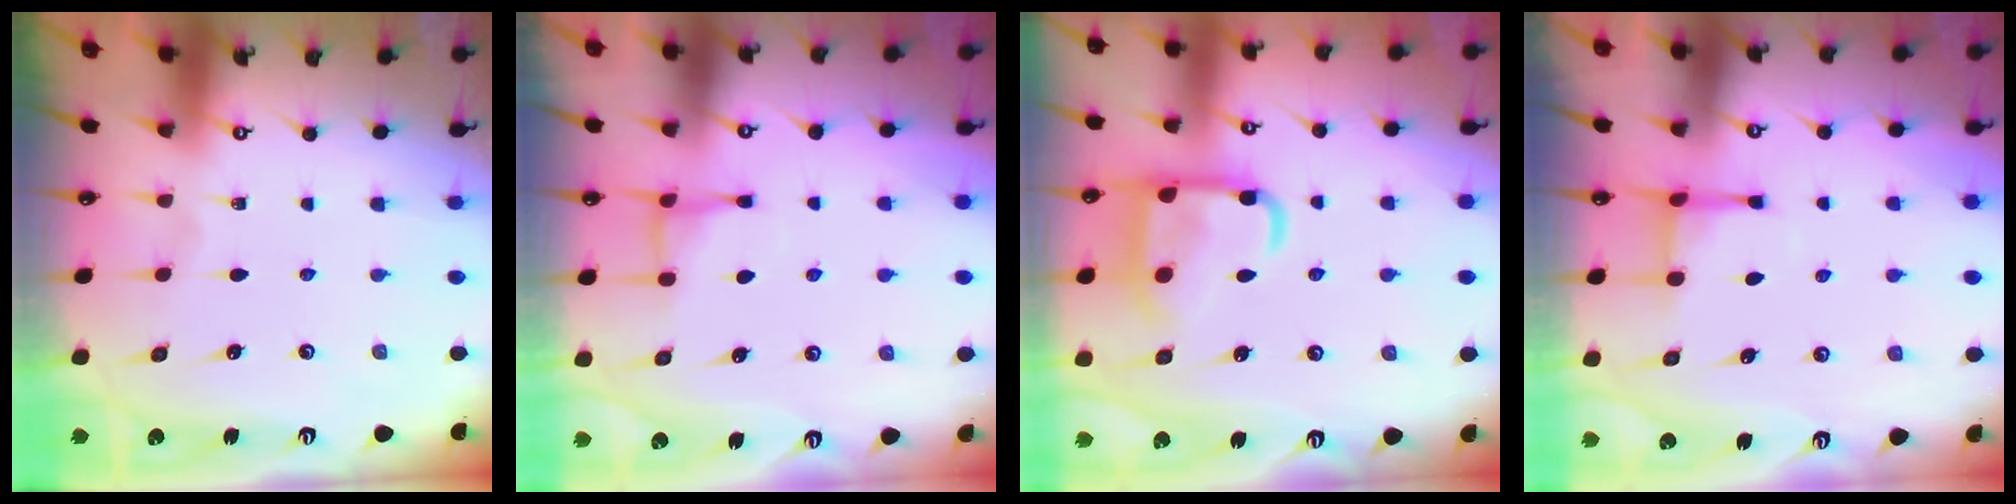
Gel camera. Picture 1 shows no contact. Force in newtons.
{"total": 5.4, "press": 5.3, "slide": 0.7}
{"total": 15.3, "press": 15.2, "slide": 1.5}
{"total": 3.7, "press": 3.6, "slide": 0.6}